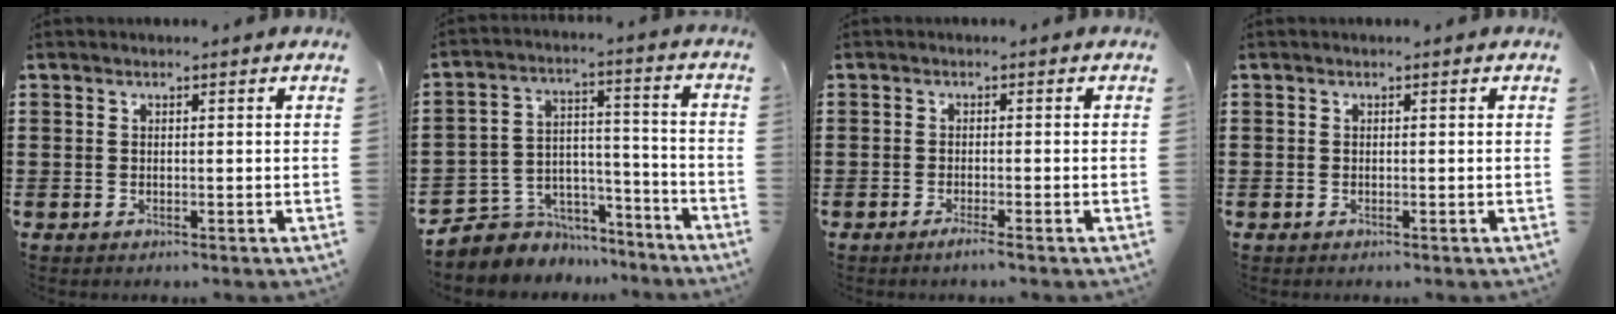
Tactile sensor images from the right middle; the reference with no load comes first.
{"total": 5.2, "force": [-4.2, 3.1, -0.3], "torque": [-0.012, 0.008, -0.084]}
{"total": 1.4, "force": [-1.1, -0.2, 0.9], "torque": [-0.015, -0.006, -0.018]}
{"total": 0.0}